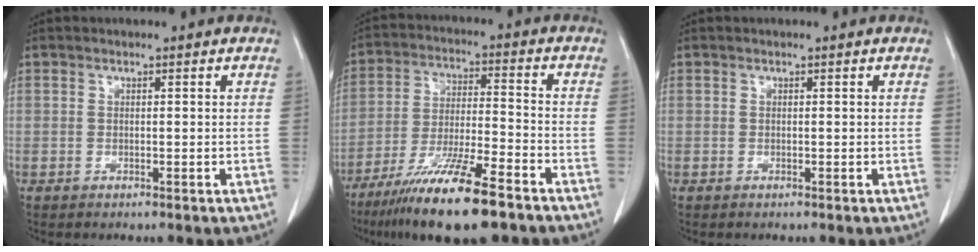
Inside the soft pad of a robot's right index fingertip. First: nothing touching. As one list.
[{"total": 15.1, "force": [-10.4, 1.4, 10.8], "torque": [-0.206, -0.040, -0.184]}, {"total": 0.0}]